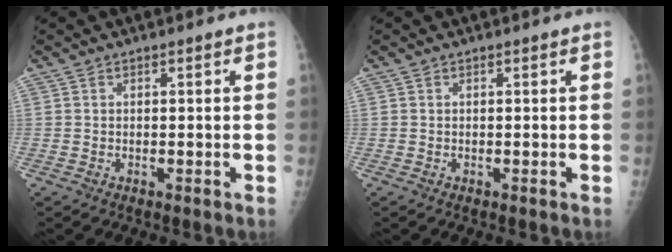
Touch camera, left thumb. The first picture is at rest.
{"total": 0.0}